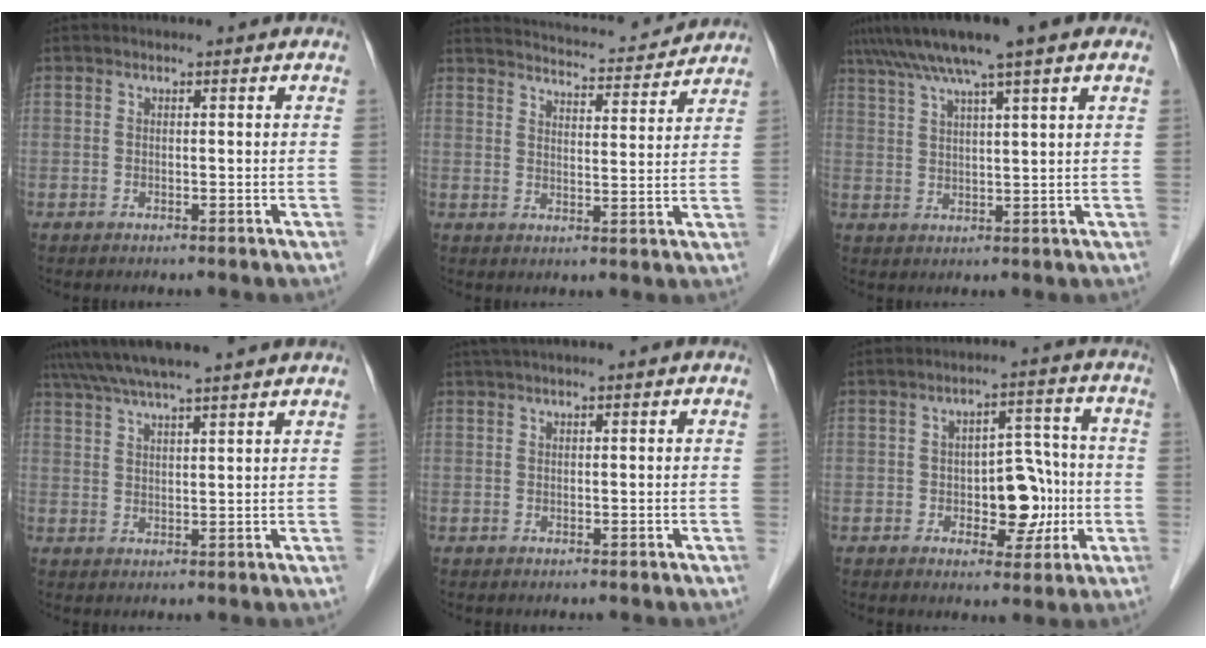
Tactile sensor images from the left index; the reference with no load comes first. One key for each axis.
{"total": 13.9, "fx": 13.5, "fy": 1.4, "fz": 2.9, "tx": -0.045, "ty": 0.007, "tz": 0.175}
{"total": 10.4, "fx": 7.3, "fy": -0.1, "fz": 7.4, "tx": -0.126, "ty": 0.034, "tz": 0.113}
{"total": 11.0, "fx": 9.5, "fy": -0.4, "fz": 5.5, "tx": -0.096, "ty": 0.033, "tz": 0.139}
{"total": 1.9, "fx": 1.3, "fy": -0.2, "fz": 1.3, "tx": -0.028, "ty": 0.020, "tz": 0.030}
{"total": 7.8, "fx": -1.6, "fy": 4.2, "fz": 6.4, "tx": -0.094, "ty": 0.023, "tz": -0.017}